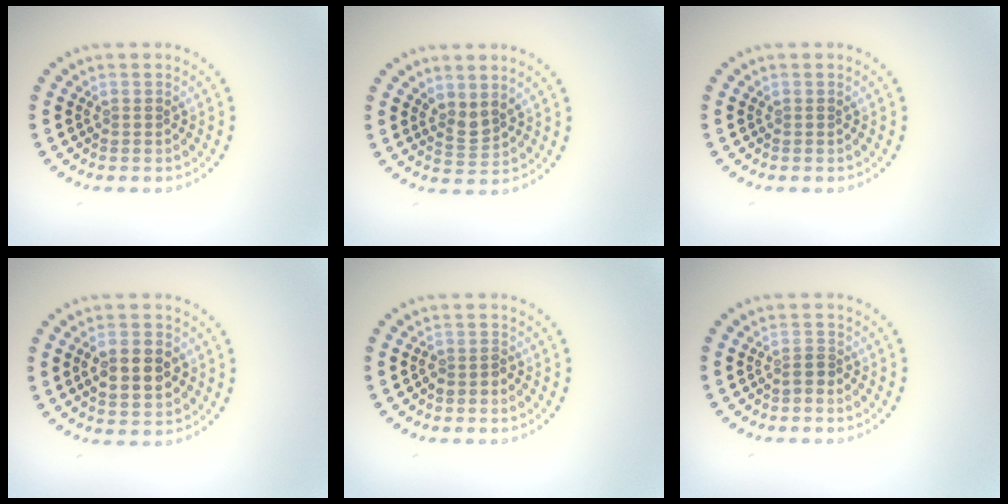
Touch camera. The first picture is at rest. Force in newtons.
{"total": 1.9, "press": 1.4, "slide": 1.3}
{"total": 0.0}
{"total": 4.5, "press": 4.5, "slide": 0.2}
{"total": 1.1, "press": 1.0, "slide": 0.6}
{"total": 0.9, "press": 0.7, "slide": 0.6}